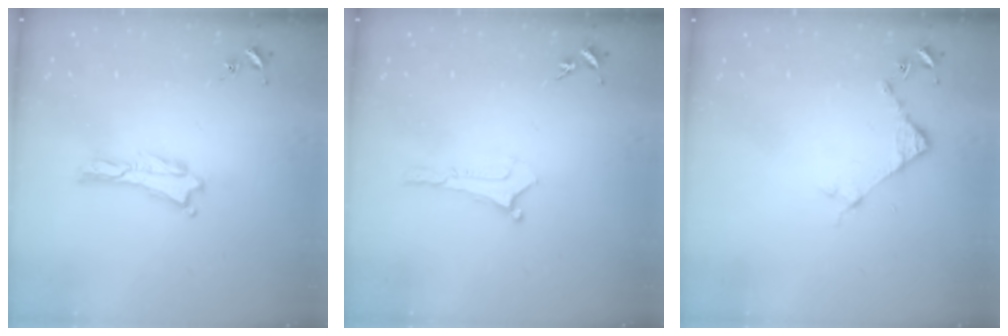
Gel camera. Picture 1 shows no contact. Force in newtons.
{"total": 0.0}
{"total": 4.3, "press": 4.3, "slide": 0.4}